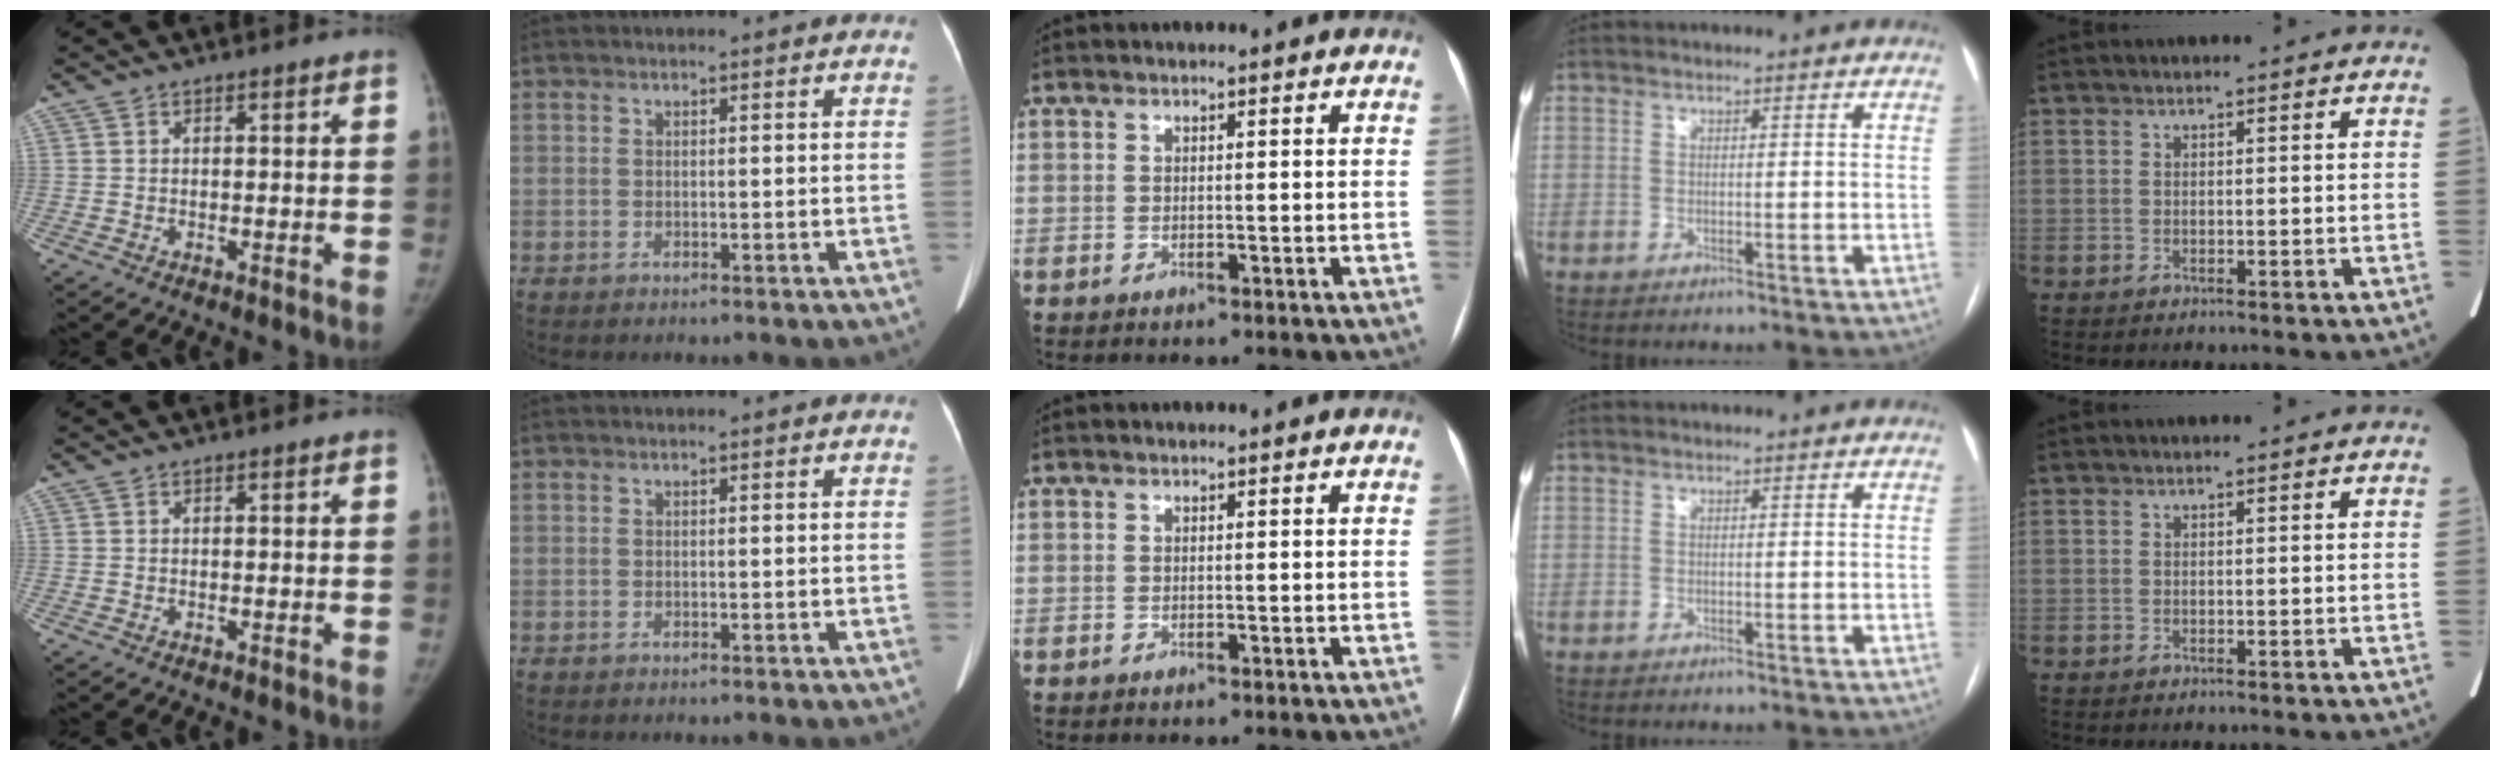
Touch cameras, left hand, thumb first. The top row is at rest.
{}